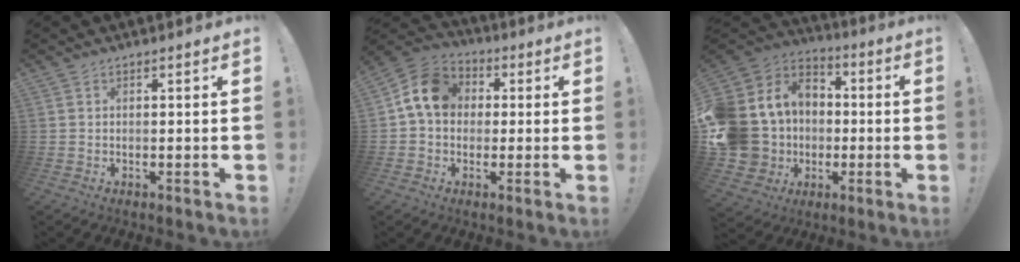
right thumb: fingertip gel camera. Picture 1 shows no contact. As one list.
[{"total": 12.4, "force": [2.3, 10.1, 6.8], "torque": [-0.093, 0.013, 0.052]}, {"total": 18.6, "force": [-1.9, 16.6, 8.2], "torque": [-0.171, 0.010, 0.011]}]